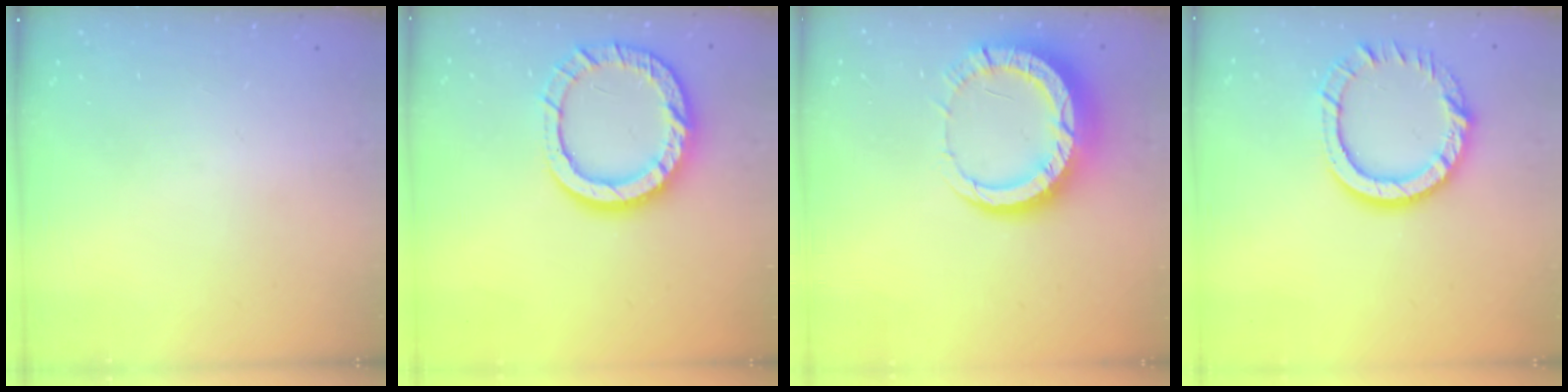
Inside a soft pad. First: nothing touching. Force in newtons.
{"total": 14.6, "press": 14.5, "slide": 1.3}
{"total": 13.4, "press": 13.3, "slide": 1.4}
{"total": 12.8, "press": 12.7, "slide": 1.4}